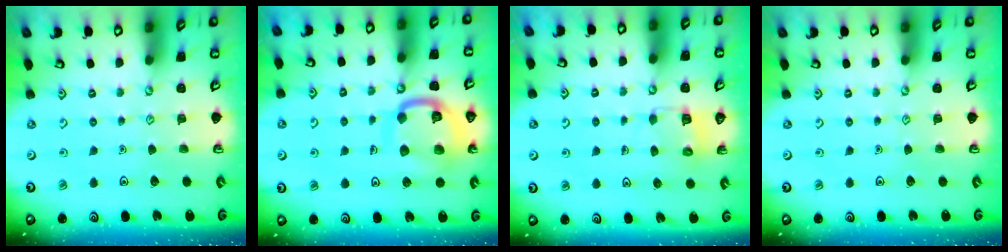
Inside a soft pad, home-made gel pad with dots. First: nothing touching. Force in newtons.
{"total": 14.8, "press": 14.7, "slide": 1.6}
{"total": 5.6, "press": 5.6, "slide": 0.4}
{"total": 0.0}